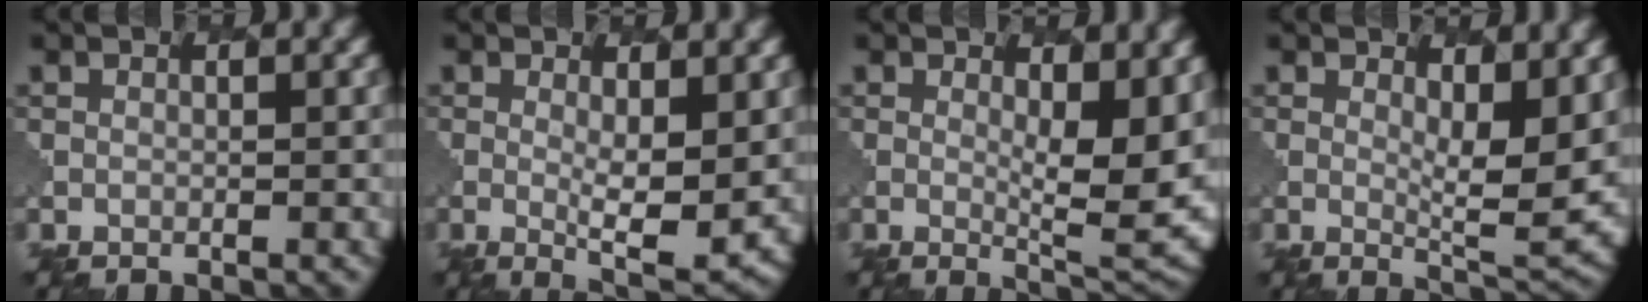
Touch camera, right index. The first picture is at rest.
{"total": 4.8, "force": [0.5, 1.2, 4.6], "torque": [-0.075, -0.017, 0.014]}
{"total": 6.7, "force": [1.1, 2.0, 6.3], "torque": [-0.096, -0.016, 0.025]}
{"total": 5.4, "force": [1.5, 1.6, 5.0], "torque": [-0.077, -0.015, 0.030]}